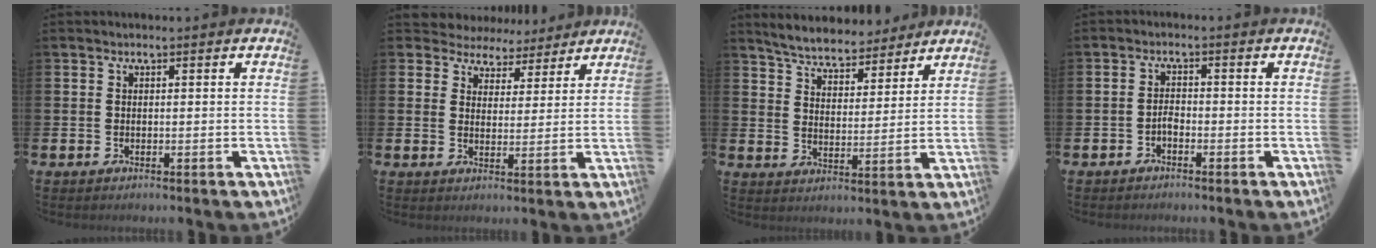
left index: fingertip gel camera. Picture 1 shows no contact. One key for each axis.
{"total": 4.0, "fx": 3.5, "fy": 1.8, "fz": -1.0, "tx": -0.001, "ty": -0.029, "tz": 0.060}
{"total": 5.2, "fx": 5.1, "fy": 1.0, "fz": 0.3, "tx": -0.024, "ty": -0.035, "tz": 0.086}
{"total": 1.6, "fx": -1.5, "fy": 0.4, "fz": 0.4, "tx": -0.004, "ty": 0.000, "tz": -0.030}